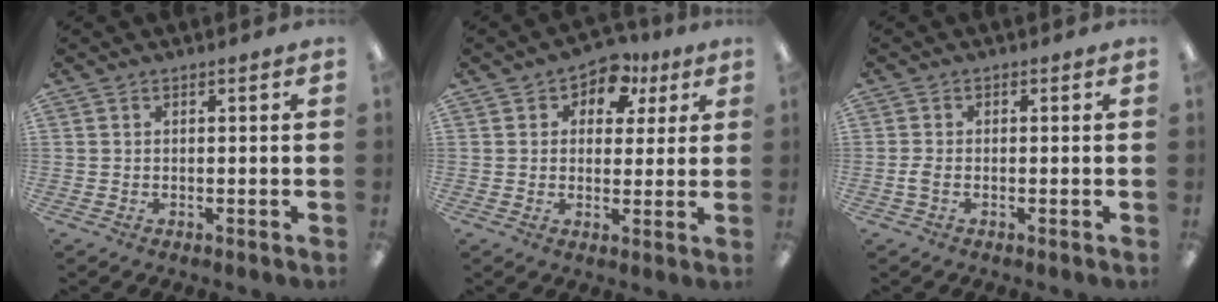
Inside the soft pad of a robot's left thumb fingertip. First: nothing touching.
{"total": 7.2, "force": [3.7, 5.1, 3.5], "torque": [-0.045, -0.011, 0.062]}
{"total": 2.0, "force": [-0.5, 1.0, 1.6], "torque": [-0.035, 0.000, -0.010]}